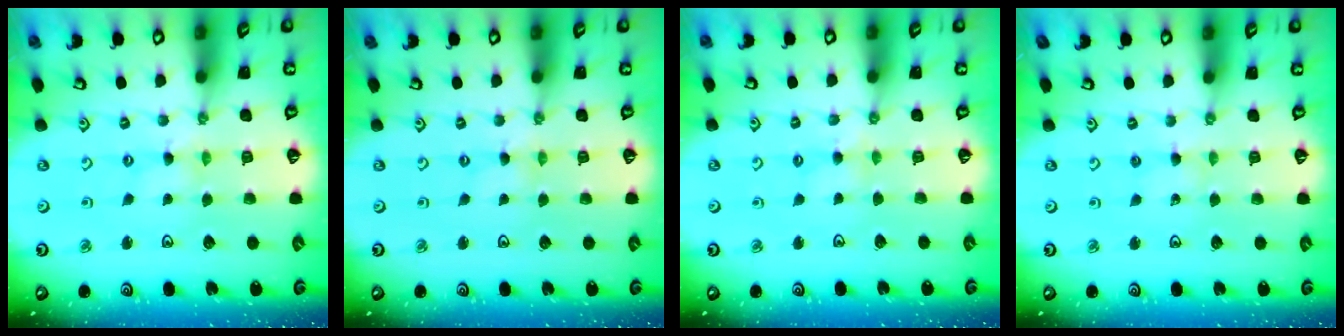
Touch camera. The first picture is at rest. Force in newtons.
{"total": 0.0}
{"total": 2.4, "press": 2.4, "slide": 0.4}
{"total": 2.5, "press": 2.5, "slide": 0.3}